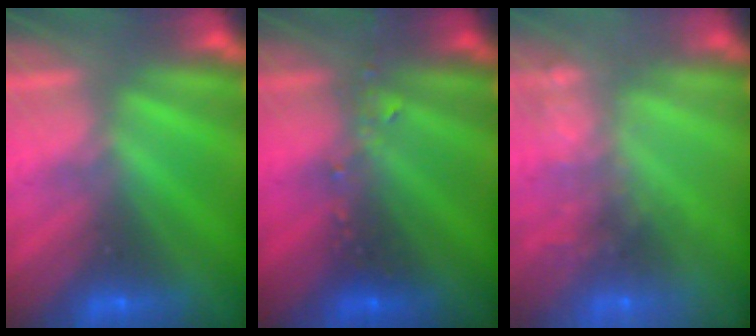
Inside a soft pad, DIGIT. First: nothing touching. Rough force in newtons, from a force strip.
{"total": 2.4}
{"total": 7.8}